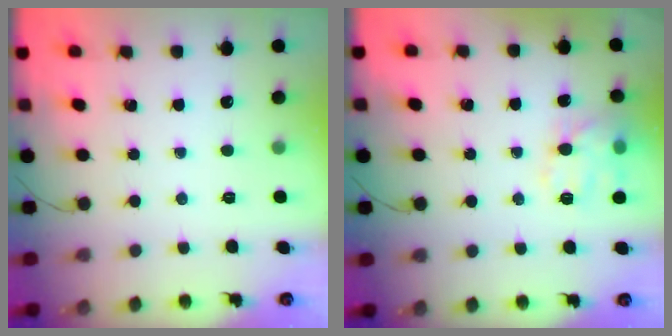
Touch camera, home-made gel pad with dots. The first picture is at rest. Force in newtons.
{"total": 12.0, "press": 11.9, "slide": 0.8}